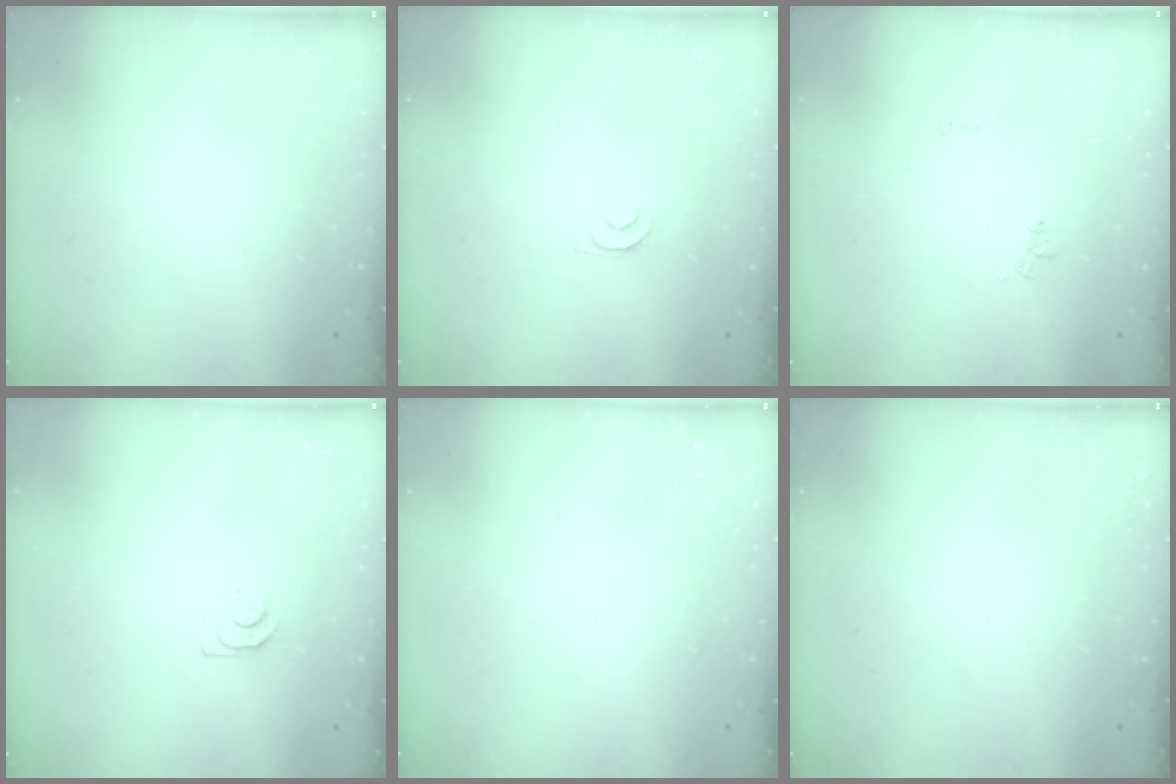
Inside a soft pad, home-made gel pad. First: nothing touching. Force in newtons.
{"total": 4.8, "press": 4.7, "slide": 0.6}
{"total": 3.5, "press": 3.4, "slide": 0.5}
{"total": 5.4, "press": 5.4, "slide": 0.7}
{"total": 2.5, "press": 2.4, "slide": 0.4}
{"total": 0.0}